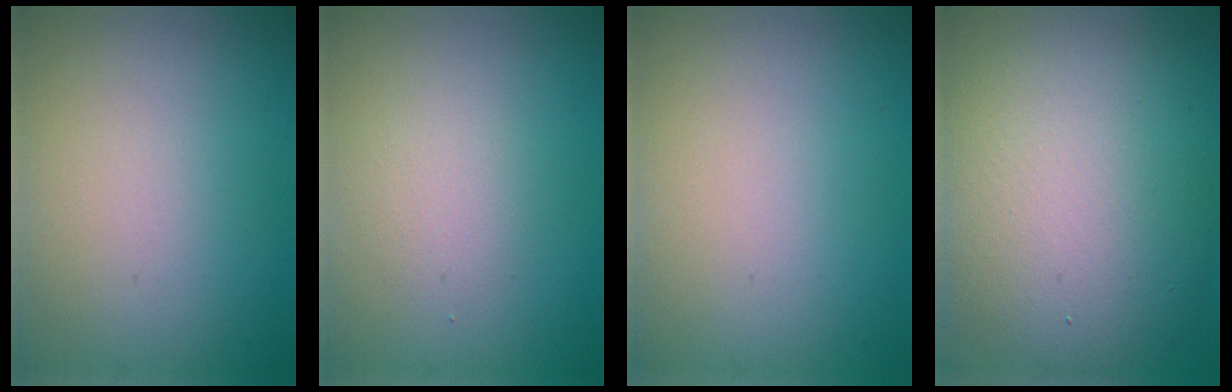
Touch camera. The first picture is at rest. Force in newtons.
{"total": 1.6, "press": 1.6, "slide": 0.0}
{"total": 0.0}
{"total": 11.5, "press": 11.4, "slide": 0.8}